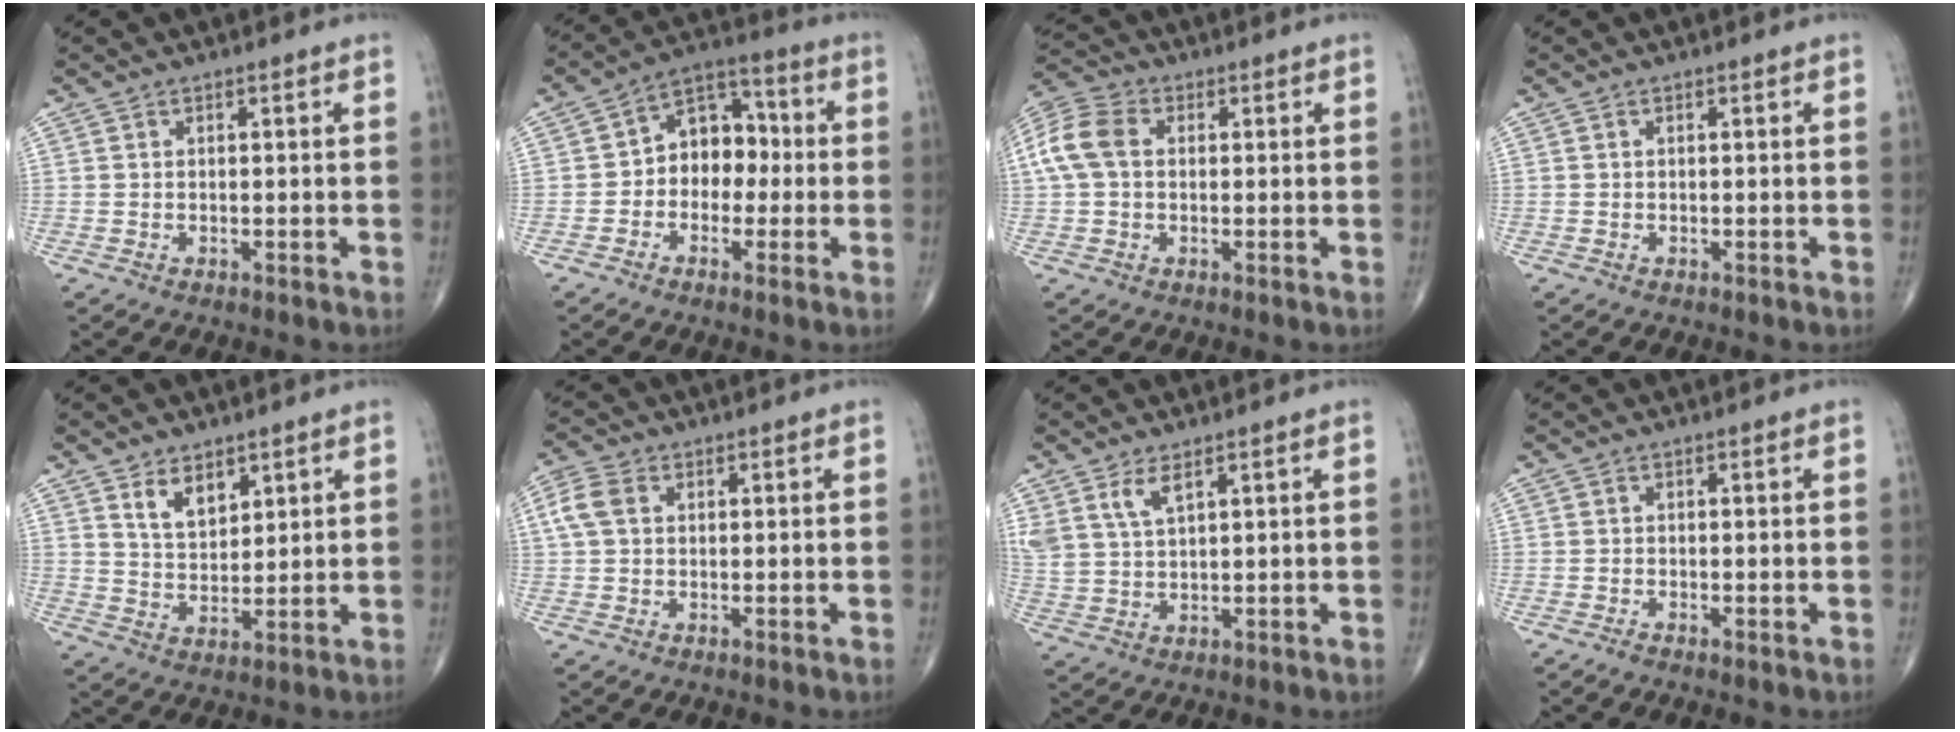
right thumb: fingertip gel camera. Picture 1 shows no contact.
{"total": 9.7, "force": [-0.7, 7.2, 6.4], "torque": [-0.057, 0.040, -0.027]}
{"total": 8.7, "force": [1.0, 6.1, 6.1], "torque": [-0.137, 0.027, 0.015]}
{"total": 0.0}
{"total": 6.0, "force": [3.7, 3.4, 3.4], "torque": [-0.040, -0.032, 0.073]}
{"total": 4.8, "force": [1.1, 3.4, 3.2], "torque": [-0.078, 0.013, 0.018]}
{"total": 5.4, "force": [3.3, 2.1, 3.6], "torque": [-0.076, -0.014, 0.074]}
{"total": 0.8, "force": [-0.5, 0.1, 0.7], "torque": [-0.014, -0.003, -0.013]}